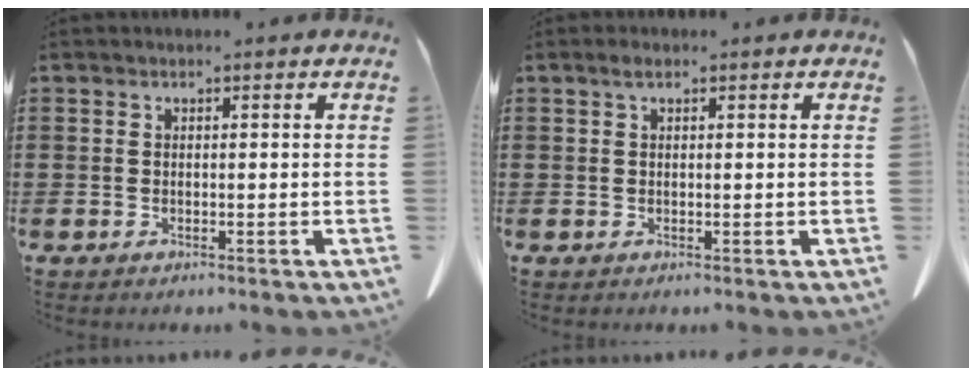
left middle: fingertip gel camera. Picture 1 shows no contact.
{"total": 1.1, "force": [0.4, 0.5, 1.0], "torque": [-0.021, 0.005, 0.007]}